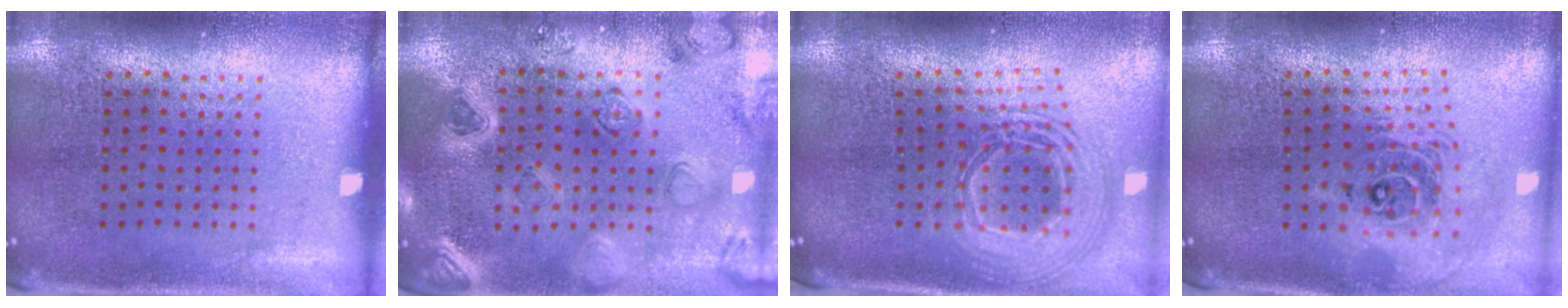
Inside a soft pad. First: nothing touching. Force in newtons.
{"total": 2.2, "press": 2.2, "slide": 0.4}
{"total": 2.5, "press": 1.8, "slide": 1.7}
{"total": 2.1, "press": 1.7, "slide": 1.4}